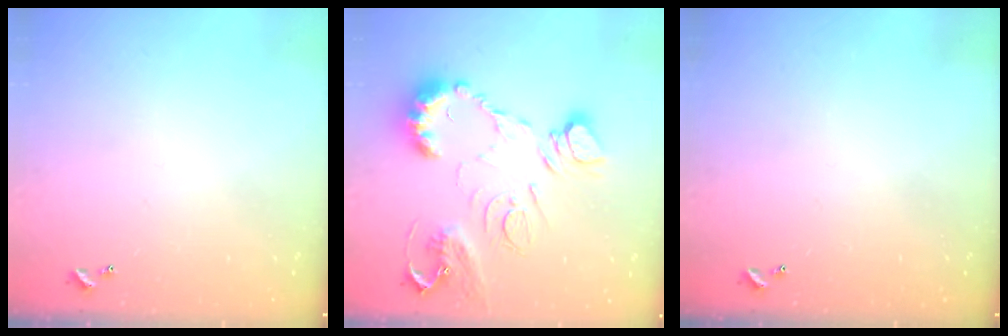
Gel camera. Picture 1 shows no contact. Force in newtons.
{"total": 15.4, "press": 15.3, "slide": 1.0}
{"total": 0.0}